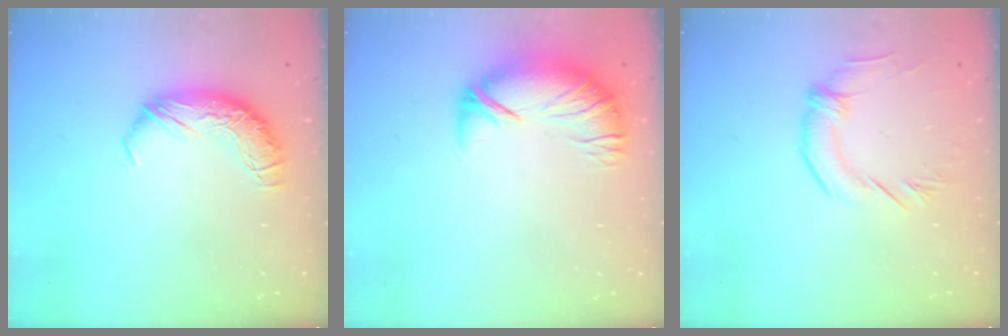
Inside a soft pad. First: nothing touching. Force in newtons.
{"total": 2.8, "press": 1.7, "slide": 2.3}
{"total": 1.5, "press": 1.4, "slide": 0.4}